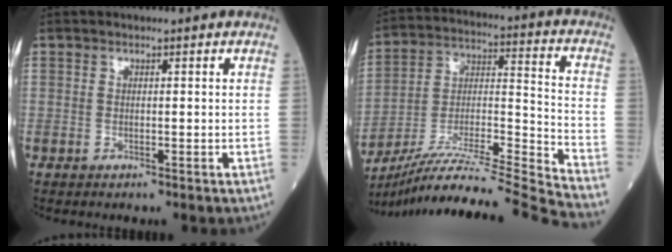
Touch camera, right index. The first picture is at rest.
{"total": 25.6, "force": [-23.2, -2.9, 10.4], "torque": [-0.166, -0.032, -0.381]}